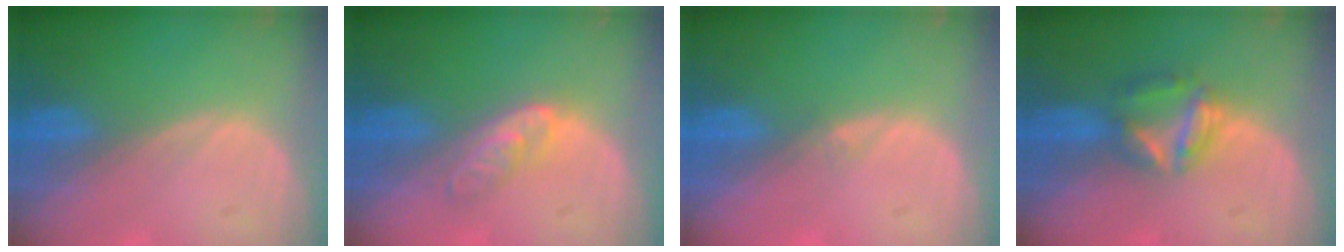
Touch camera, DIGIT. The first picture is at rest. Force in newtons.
{"total": 4.7, "press": 3.9, "slide": 2.5}
{"total": 0.6, "press": 0.5, "slide": 0.4}
{"total": 6.1, "press": 5.6, "slide": 2.5}